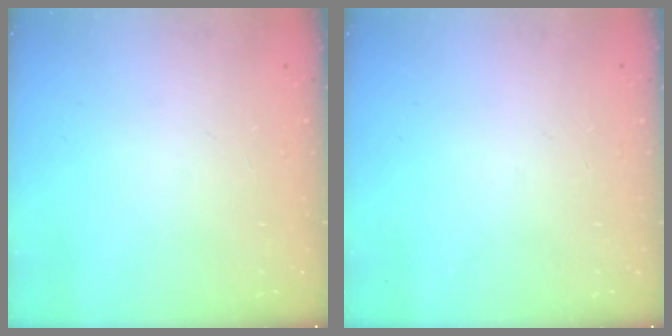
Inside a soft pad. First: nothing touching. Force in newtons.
{"total": 0.0}